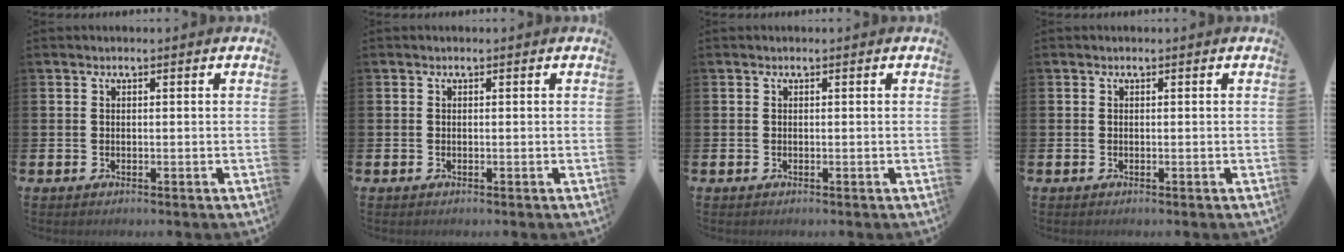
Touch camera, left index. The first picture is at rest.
{"total": 0.0}
{"total": 0.8, "force": [-0.5, -0.2, -0.5], "torque": [0.007, 0.002, -0.009]}
{"total": 0.0}